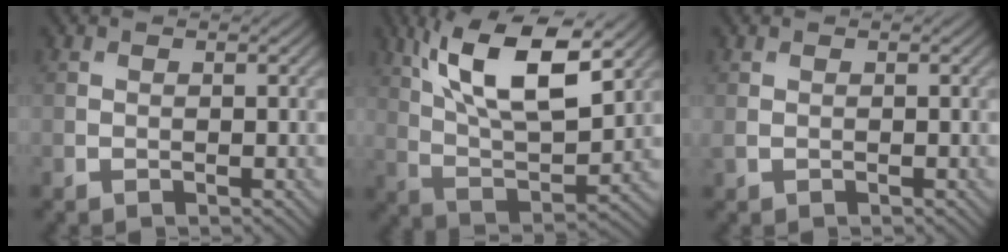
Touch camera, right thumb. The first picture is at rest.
{"total": 14.6, "force": [7.2, 5.3, 11.6], "torque": [-0.231, 0.000, 0.128]}
{"total": 0.7, "force": [0.1, 0.4, 0.6], "torque": [-0.020, 0.000, 0.002]}